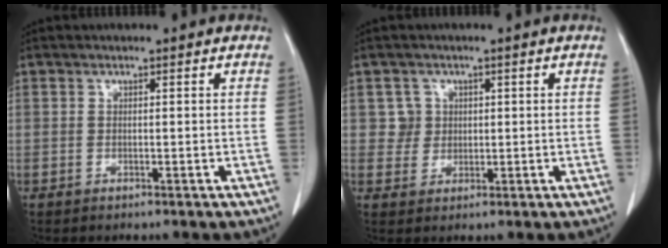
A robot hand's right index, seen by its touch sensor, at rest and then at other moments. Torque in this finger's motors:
{"motor_torque": [-0.06, 0.01, 0.00, 0.00]}